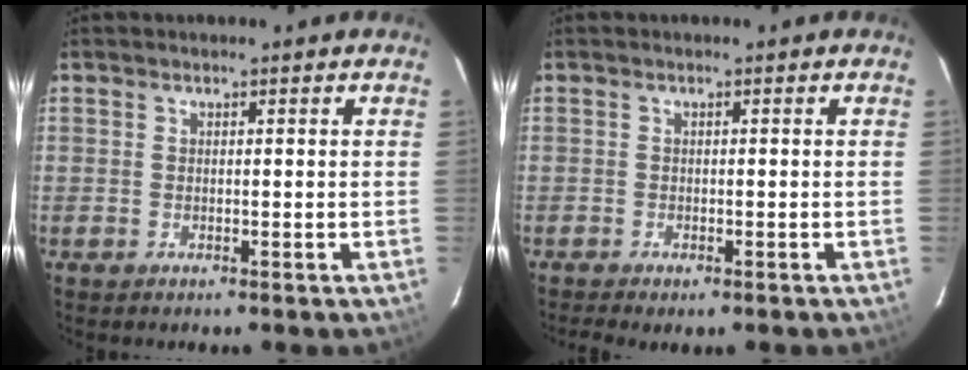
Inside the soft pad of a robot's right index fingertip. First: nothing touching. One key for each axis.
{"total": 1.3, "fx": -1.0, "fy": 0.4, "fz": 0.7, "tx": -0.016, "ty": -0.005, "tz": -0.016}